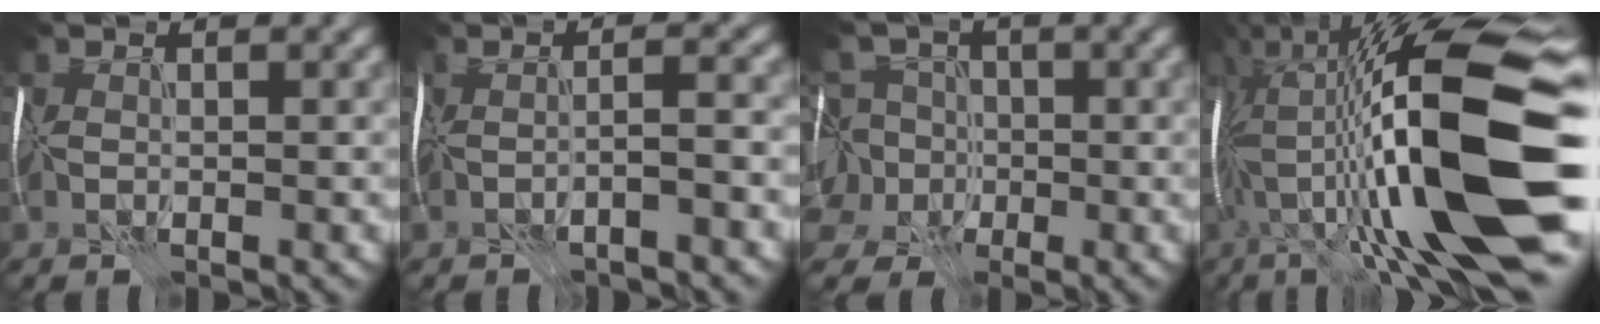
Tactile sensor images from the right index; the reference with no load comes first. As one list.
[{"total": 3.1, "force": [-1.6, 0.5, 2.6], "torque": [-0.037, 0.007, -0.027]}, {"total": 9.2, "force": [-1.1, 8.0, 4.4], "torque": [-0.076, 0.019, -0.058]}, {"total": 18.3, "force": [-0.9, 3.4, 18.0], "torque": [-0.299, 0.034, -0.019]}]